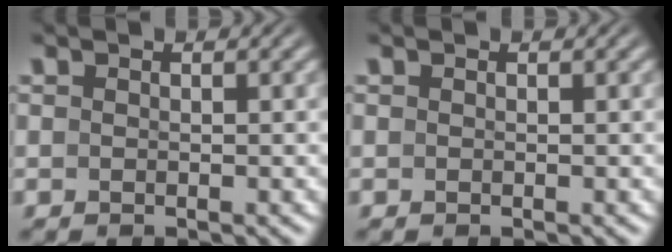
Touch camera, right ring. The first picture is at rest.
{"total": 0.0}